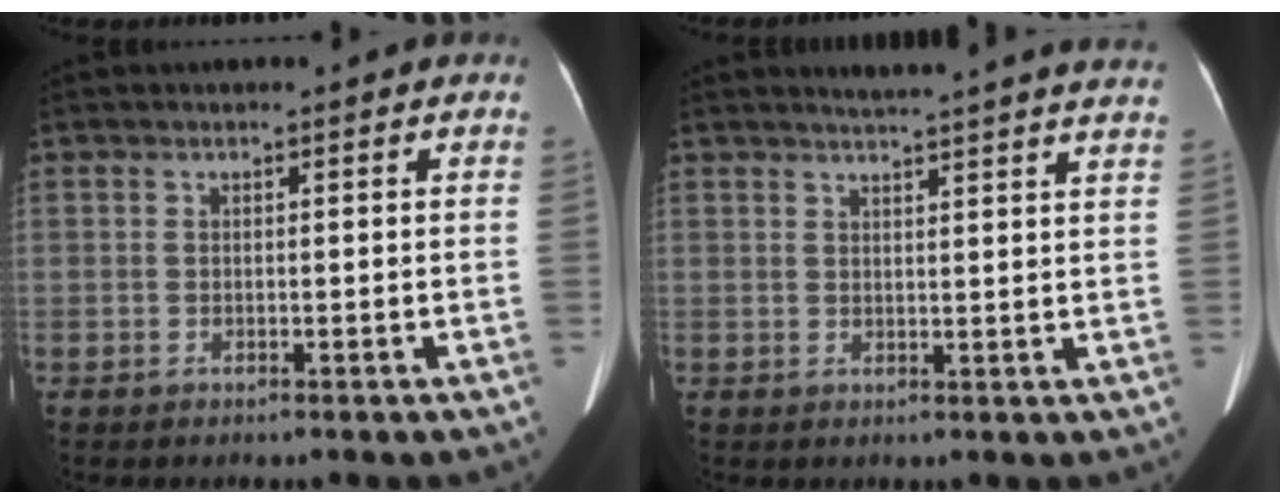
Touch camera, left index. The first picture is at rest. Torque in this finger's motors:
{"motor_torque": [0.25, -1.63, 0.02, 0.01]}